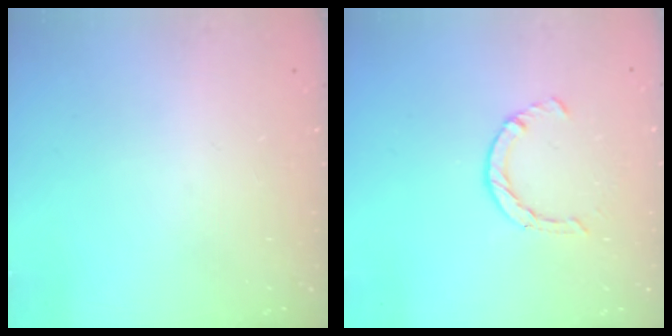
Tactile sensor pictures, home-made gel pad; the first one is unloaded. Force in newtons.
{"total": 4.1, "press": 4.0, "slide": 0.4}